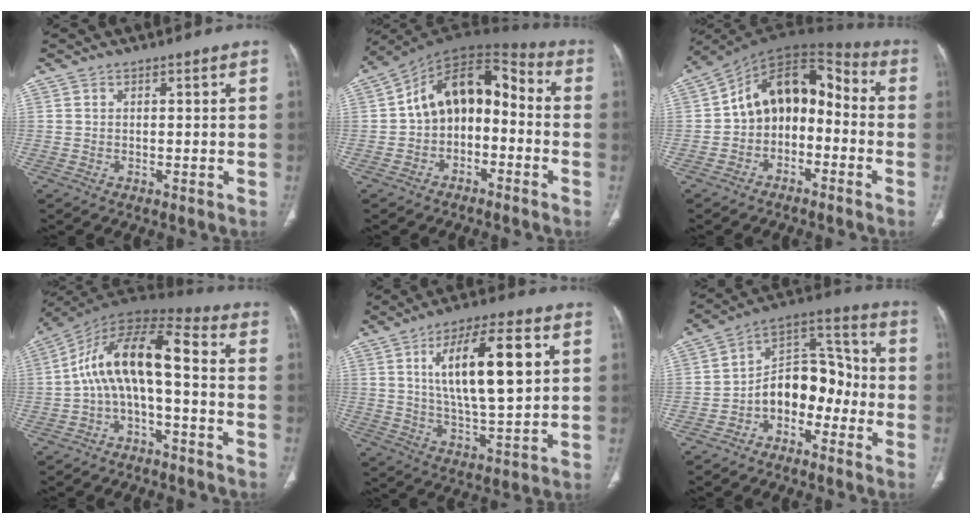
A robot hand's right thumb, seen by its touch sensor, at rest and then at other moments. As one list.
[{"total": 13.4, "force": [-1.7, 9.2, 9.6], "torque": [-0.117, 0.069, -0.041]}, {"total": 13.4, "force": [-2.2, 9.6, 9.1], "torque": [-0.104, 0.079, -0.050]}, {"total": 13.4, "force": [-2.1, 5.6, 12.0], "torque": [-0.214, 0.082, -0.047]}, {"total": 17.5, "force": [4.7, 5.8, 15.9], "torque": [-0.256, -0.007, 0.083]}, {"total": 12.4, "force": [-4.0, 8.4, 8.2], "torque": [-0.092, 0.073, -0.078]}]